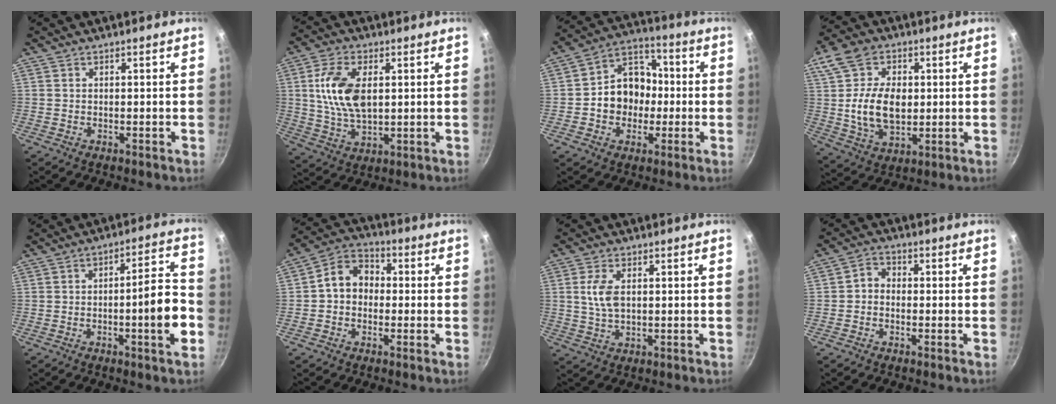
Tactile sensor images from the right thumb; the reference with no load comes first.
{"total": 12.2, "force": [2.3, 6.8, 9.8], "torque": [-0.177, -0.005, 0.045]}
{"total": 12.5, "force": [-1.1, 10.4, 6.9], "torque": [-0.062, 0.031, -0.033]}
{"total": 14.2, "force": [1.0, 9.6, 10.4], "torque": [-0.169, -0.007, 0.017]}
{"total": 10.1, "force": [-3.0, 1.7, 9.5], "torque": [-0.127, 0.035, -0.043]}
{"total": 8.2, "force": [-0.1, 6.7, 4.8], "torque": [-0.050, 0.027, -0.024]}
{"total": 5.4, "force": [1.0, 2.9, 4.4], "torque": [-0.087, 0.000, 0.020]}
{"total": 3.0, "force": [-0.7, 2.4, 1.6], "torque": [-0.022, 0.016, -0.024]}